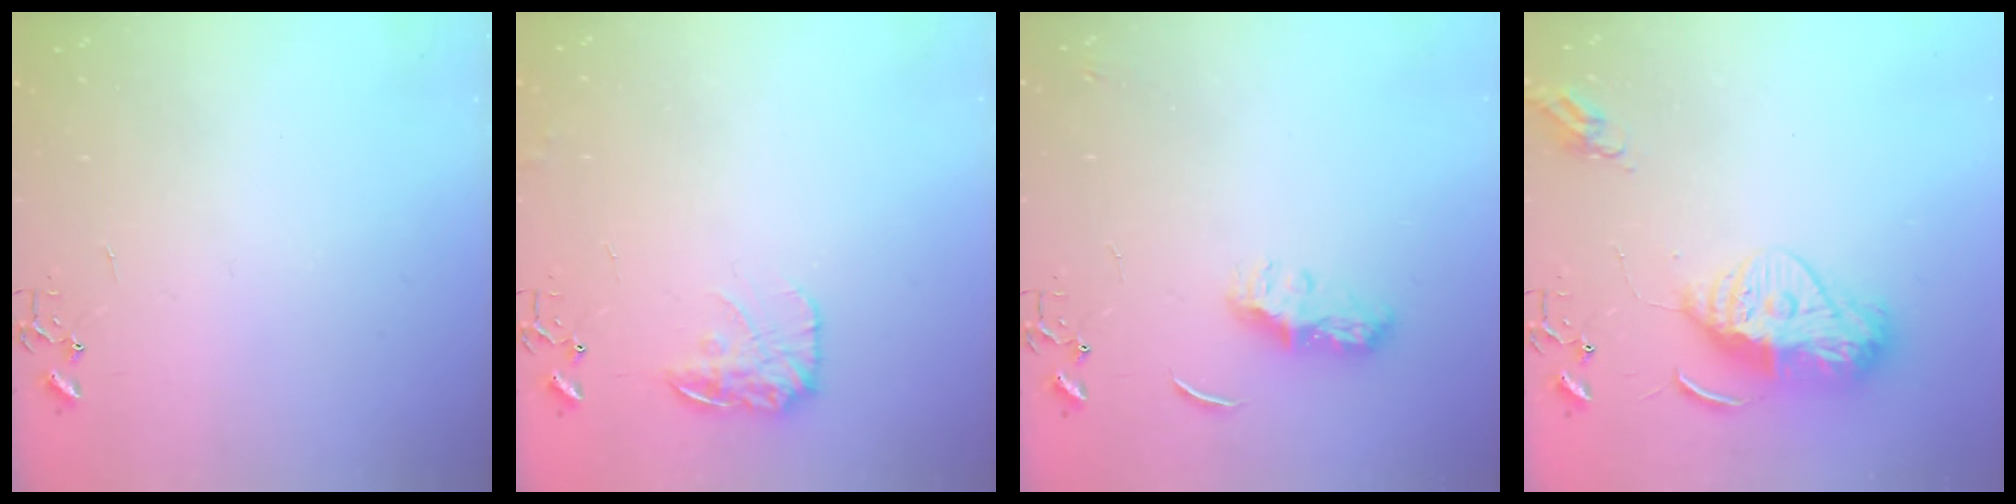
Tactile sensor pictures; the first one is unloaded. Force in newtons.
{"total": 13.2, "press": 13.2, "slide": 0.6}
{"total": 8.1, "press": 8.1, "slide": 0.6}
{"total": 14.4, "press": 14.3, "slide": 1.2}